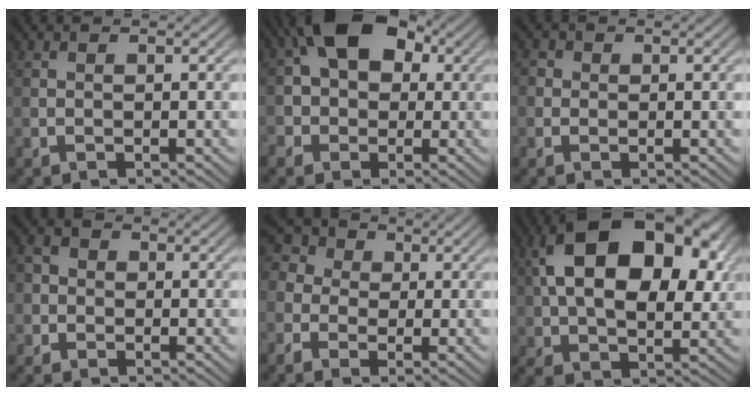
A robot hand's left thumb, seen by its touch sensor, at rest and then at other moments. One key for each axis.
{"total": 10.2, "fx": 1.7, "fy": 7.9, "fz": 6.2, "tx": -0.099, "ty": 0.027, "tz": 0.000}
{"total": 1.6, "fx": 0.2, "fy": 1.6, "fz": 0.4, "tx": -0.012, "ty": 0.003, "tz": -0.003}
{"total": 3.1, "fx": -0.7, "fy": 2.9, "fz": 0.8, "tx": -0.013, "ty": 0.007, "tz": -0.031}
{"total": 6.7, "fx": -0.3, "fy": 5.9, "fz": 3.2, "tx": -0.107, "ty": 0.010, "tz": -0.027}
{"total": 17.0, "fx": 4.4, "fy": 9.9, "fz": 13.1, "tx": -0.219, "ty": 0.027, "tz": 0.061}